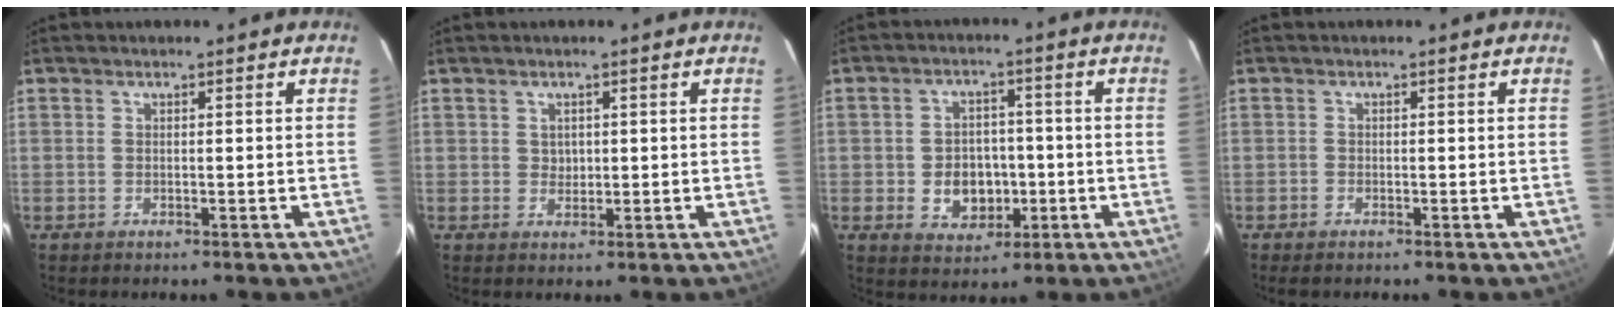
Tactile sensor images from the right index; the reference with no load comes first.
{"total": 1.6, "force": [0.4, 1.5, 0.4], "torque": [-0.003, 0.004, 0.008]}
{"total": 7.4, "force": [-1.7, 6.1, 3.9], "torque": [-0.085, 0.010, -0.013]}
{"total": 1.3, "force": [-1.1, 0.5, 0.4], "torque": [-0.012, -0.003, -0.021]}